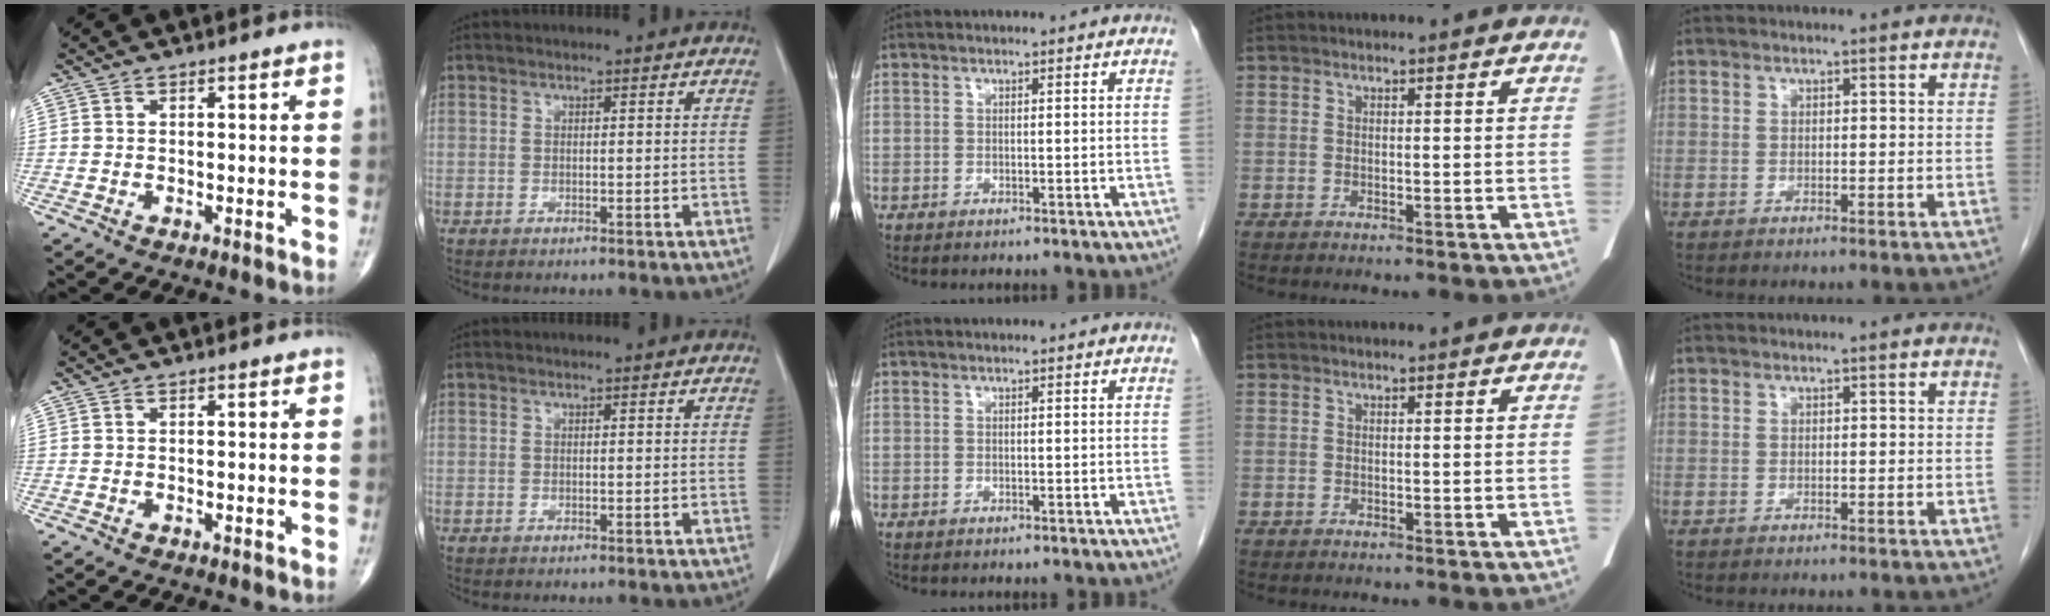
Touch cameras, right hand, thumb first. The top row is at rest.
{}